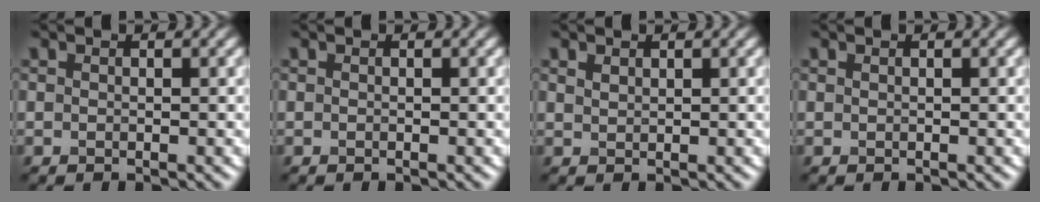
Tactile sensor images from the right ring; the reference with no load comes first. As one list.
[{"total": 0.0}, {"total": 0.9, "force": [0.7, 0.4, 0.3], "torque": [-0.009, 0.000, 0.017]}, {"total": 0.0}]